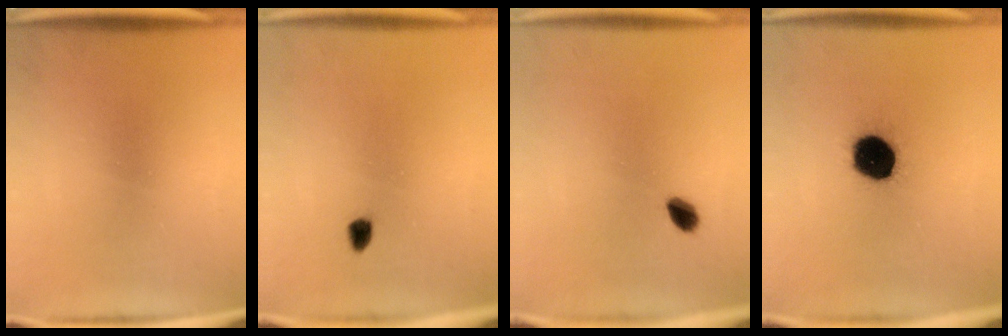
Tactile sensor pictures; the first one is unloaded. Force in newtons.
{"total": 1.5}
{"total": 2.9}
{"total": 14.0}